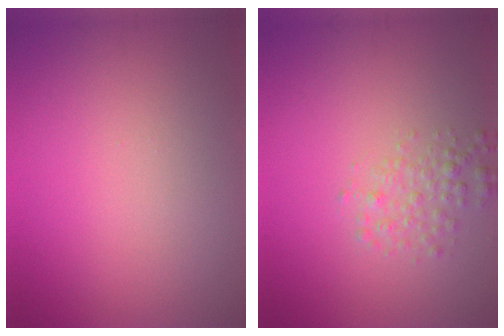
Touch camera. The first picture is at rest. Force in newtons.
{"total": 2.0, "press": 2.0, "slide": 0.1}